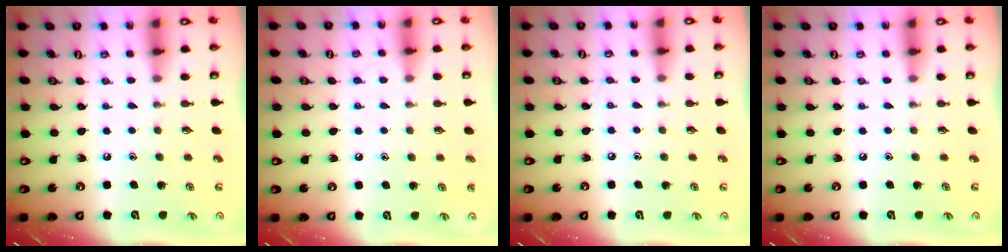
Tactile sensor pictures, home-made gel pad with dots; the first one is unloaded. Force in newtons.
{"total": 4.1, "press": 4.1, "slide": 0.4}
{"total": 3.7, "press": 3.6, "slide": 0.6}
{"total": 0.0}